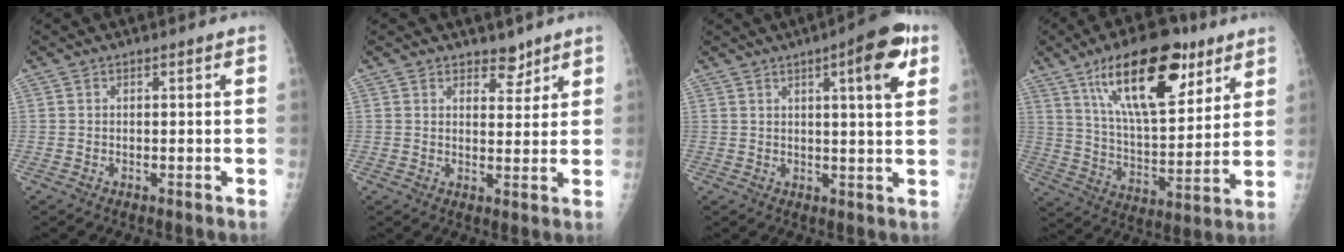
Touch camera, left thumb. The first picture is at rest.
{"total": 3.6, "force": [2.9, 2.0, 1.0], "torque": [0.008, -0.021, 0.043]}
{"total": 9.9, "force": [4.3, 2.1, 8.6], "torque": [-0.104, -0.010, 0.052]}
{"total": 21.7, "force": [11.9, 8.9, 15.8], "torque": [-0.219, -0.046, 0.204]}